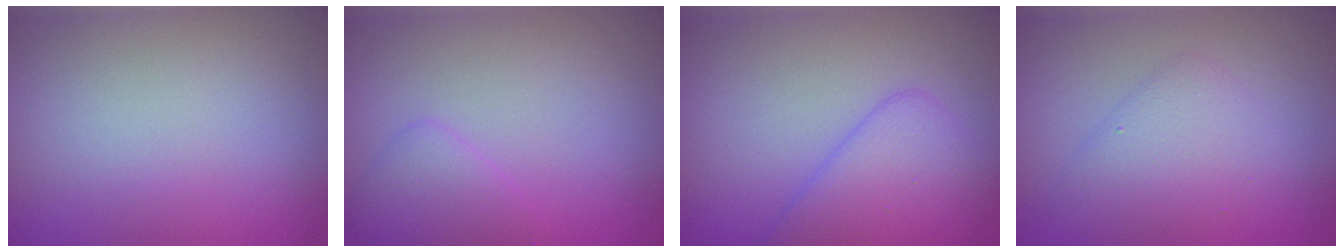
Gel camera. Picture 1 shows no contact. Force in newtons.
{"total": 1.7, "press": 1.7, "slide": 0.0}
{"total": 4.4, "press": 4.4, "slide": 0.1}
{"total": 2.9, "press": 2.9, "slide": 0.2}